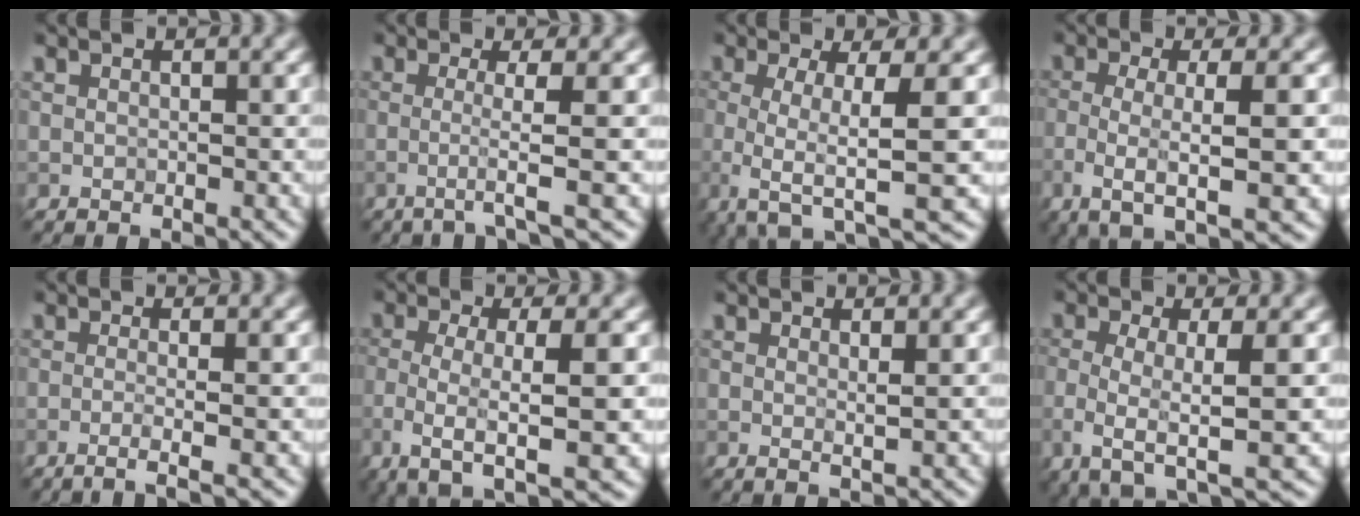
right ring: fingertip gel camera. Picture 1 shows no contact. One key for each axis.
{"total": 3.0, "fx": -0.5, "fy": 0.3, "fz": 2.9, "tx": -0.049, "ty": -0.007, "tz": -0.019}
{"total": 6.5, "fx": -1.2, "fy": 1.6, "fz": 6.2, "tx": -0.088, "ty": -0.015, "tz": -0.033}
{"total": 6.5, "fx": -1.7, "fy": 1.6, "fz": 6.0, "tx": -0.099, "ty": -0.007, "tz": -0.039}
{"total": 3.2, "fx": -0.5, "fy": 1.2, "fz": 2.9, "tx": -0.022, "ty": 0.000, "tz": -0.031}
{"total": 7.2, "fx": -2.3, "fy": 1.8, "fz": 6.6, "tx": -0.103, "ty": -0.005, "tz": -0.048}
{"total": 1.0, "fx": 0.6, "fy": 0.2, "fz": 0.8, "tx": -0.008, "ty": -0.002, "tz": 0.007}
{"total": 5.1, "fx": -0.8, "fy": 1.5, "fz": 4.8, "tx": -0.087, "ty": -0.012, "tz": -0.017}